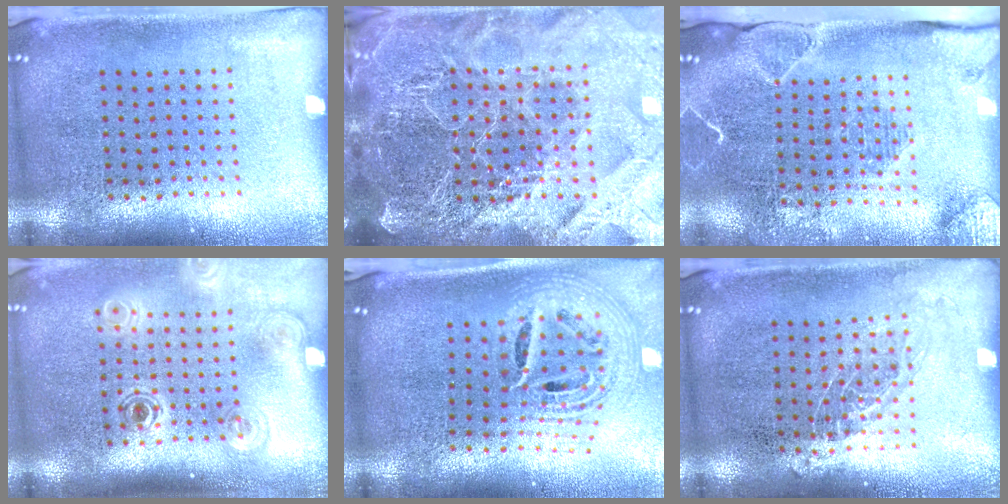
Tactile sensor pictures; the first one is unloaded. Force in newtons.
{"total": 6.1, "press": 5.3, "slide": 3.0}
{"total": 2.0, "press": 2.0, "slide": 0.2}
{"total": 1.9, "press": 1.3, "slide": 1.4}
{"total": 2.6, "press": 1.9, "slide": 1.9}
{"total": 1.0, "press": 0.9, "slide": 0.5}